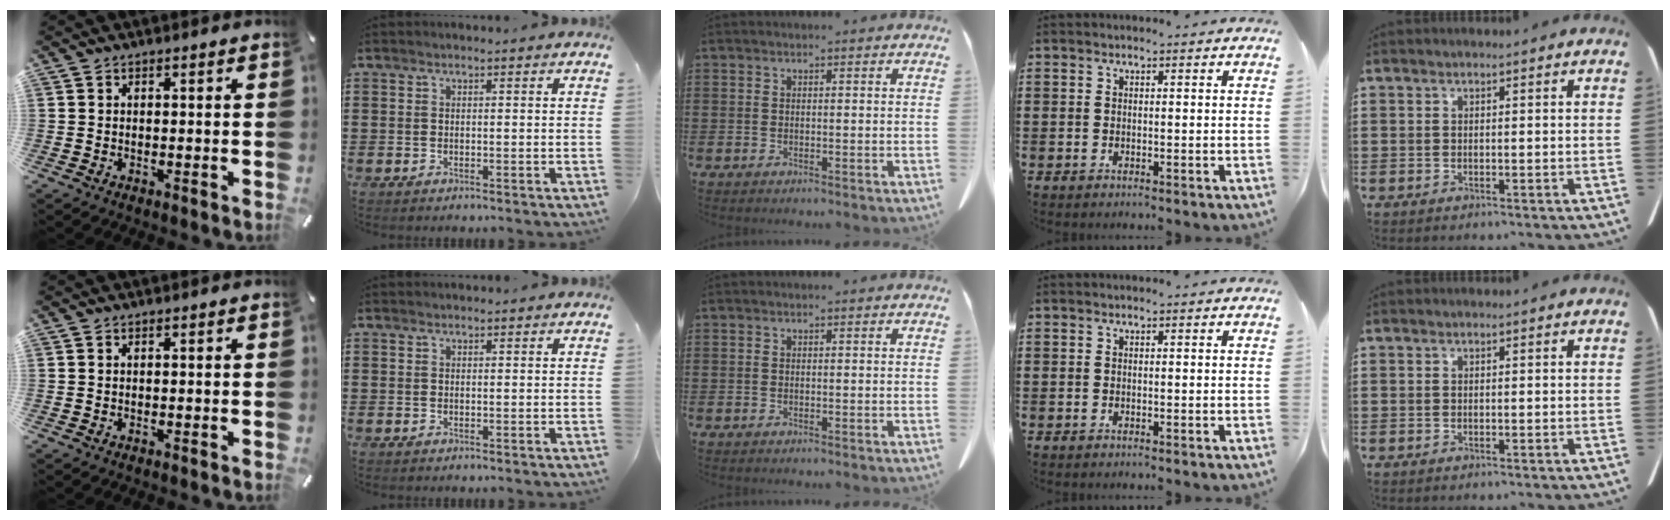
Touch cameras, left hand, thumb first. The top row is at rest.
{"index": {"total": 0.6, "force": [0.5, 0.3, 0.1], "torque": [-0.003, 0.002, 0.010]}}